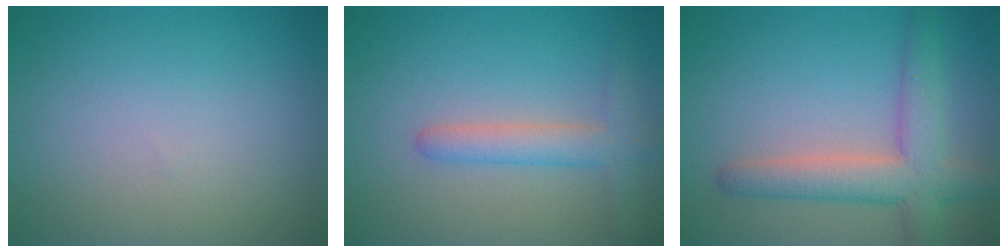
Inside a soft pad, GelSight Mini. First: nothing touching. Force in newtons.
{"total": 3.4, "press": 3.4, "slide": 0.2}
{"total": 5.4, "press": 5.4, "slide": 0.4}